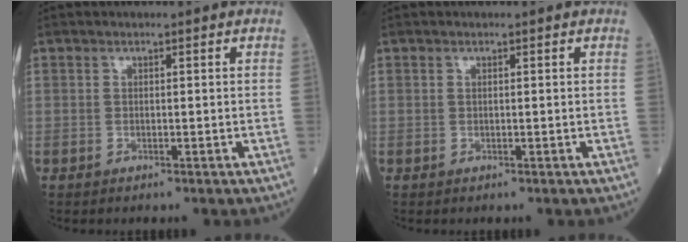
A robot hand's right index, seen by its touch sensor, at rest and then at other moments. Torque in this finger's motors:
{"motor_torque": [0.05, -0.01, -0.08, -0.01]}